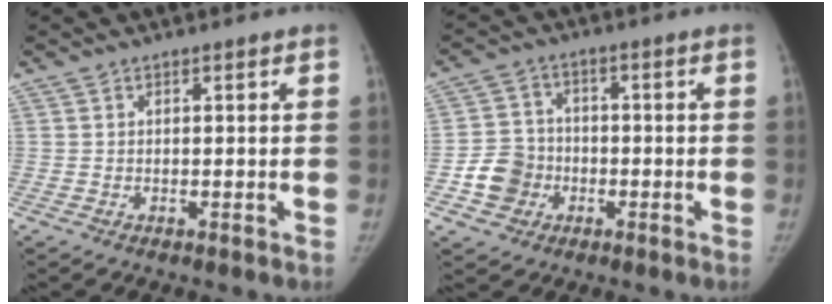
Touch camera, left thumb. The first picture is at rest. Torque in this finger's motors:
{"motor_torque": [-0.14, 0.17, 0.03, 0.19, 0.02]}